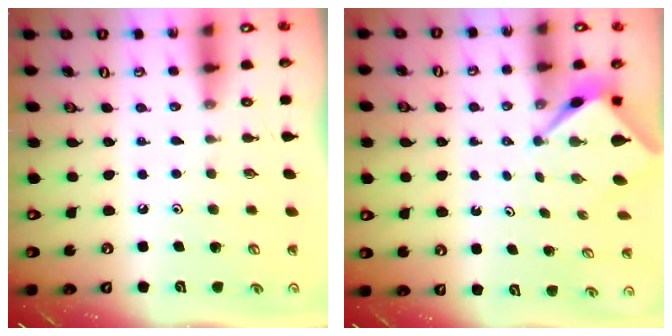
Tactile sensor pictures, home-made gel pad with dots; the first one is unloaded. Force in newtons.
{"total": 2.5, "press": 2.5, "slide": 0.2}